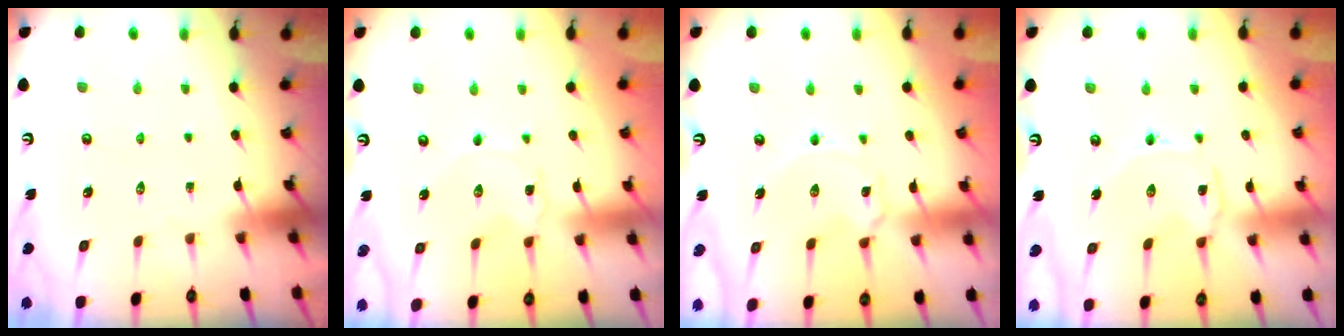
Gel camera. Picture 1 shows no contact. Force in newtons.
{"total": 0.0}
{"total": 2.3, "press": 2.3, "slide": 0.4}
{"total": 2.1, "press": 2.0, "slide": 0.6}